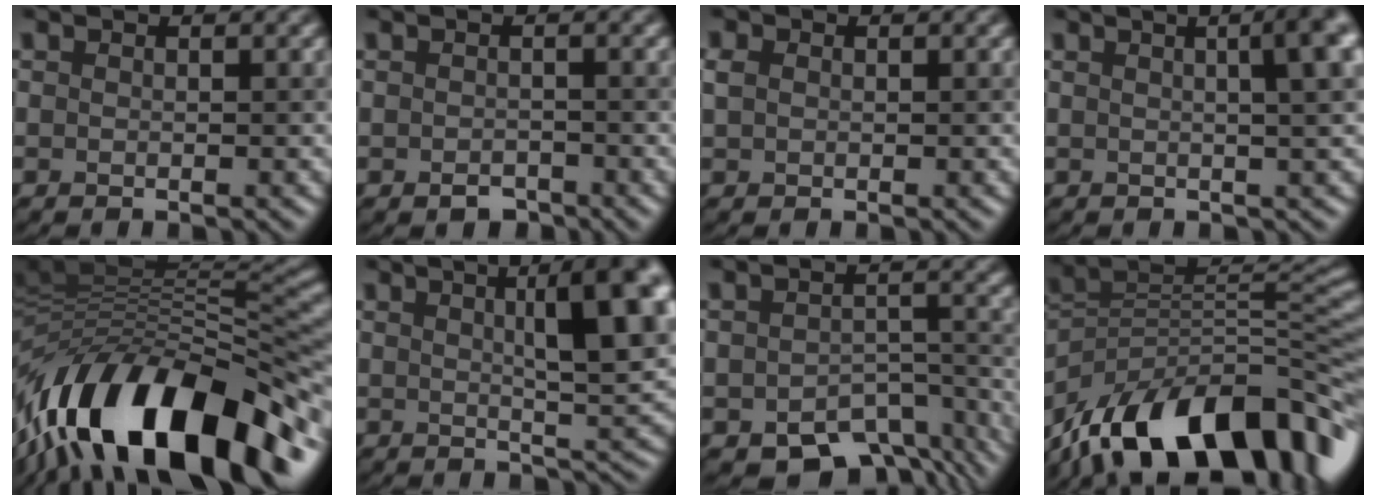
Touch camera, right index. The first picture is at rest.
{"total": 1.3, "force": [-0.8, 0.8, 0.6], "torque": [-0.014, 0.002, -0.016]}
{"total": 1.2, "force": [0.4, 1.0, 0.5], "torque": [-0.010, 0.007, 0.003]}
{"total": 6.6, "force": [1.6, 2.4, 6.0], "torque": [-0.025, 0.035, -0.001]}
{"total": 15.1, "force": [-7.6, 6.0, 11.6], "torque": [-0.188, 0.027, -0.134]}
{"total": 9.6, "force": [2.6, 2.5, 8.9], "torque": [-0.088, 0.017, 0.032]}
{"total": 7.9, "force": [-5.5, 4.2, 3.8], "torque": [-0.045, -0.028, -0.074]}
{"total": 15.5, "force": [-9.4, 7.0, 10.1], "torque": [-0.184, 0.020, -0.167]}